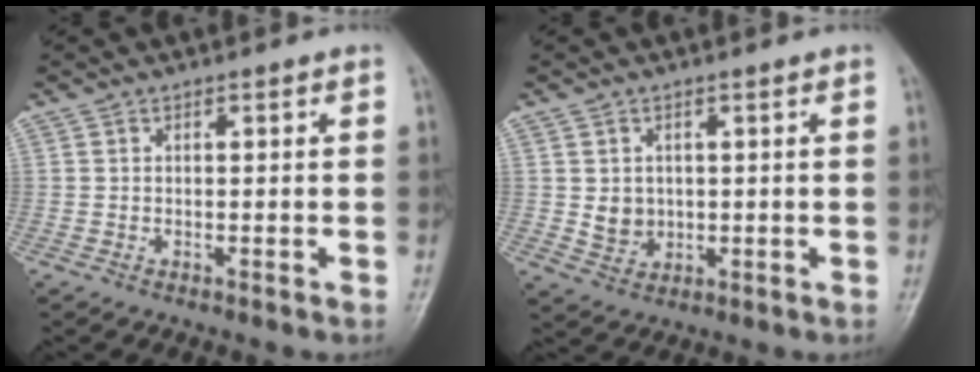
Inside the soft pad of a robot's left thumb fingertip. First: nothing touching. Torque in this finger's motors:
{"motor_torque": [-0.11, 0.08, 0.20, -0.09, 0.01]}